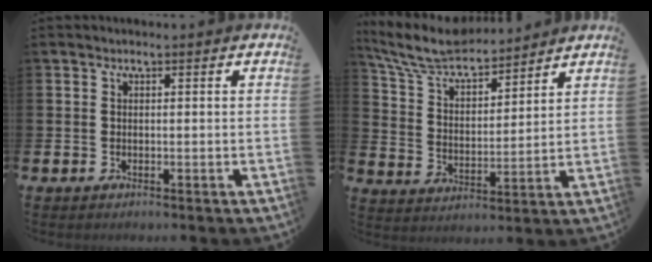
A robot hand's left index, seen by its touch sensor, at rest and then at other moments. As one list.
[{"total": 8.0, "force": [7.3, 1.7, 2.7], "torque": [-0.089, -0.046, 0.130]}]